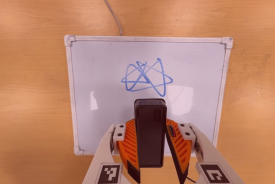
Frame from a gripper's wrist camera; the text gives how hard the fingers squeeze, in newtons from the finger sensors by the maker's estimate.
{"total": 5.4, "left": 4.7, "right": 6.1}